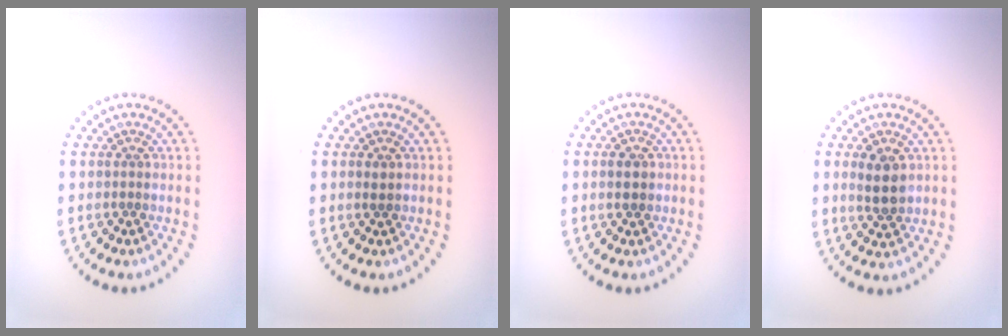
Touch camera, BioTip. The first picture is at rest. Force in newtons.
{"total": 0.7, "press": 0.6, "slide": 0.1}
{"total": 2.0, "press": 2.0, "slide": 0.1}
{"total": 2.9, "press": 2.8, "slide": 0.7}